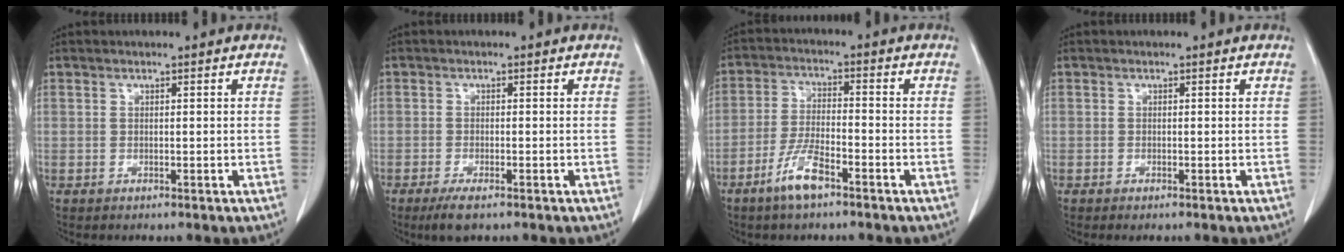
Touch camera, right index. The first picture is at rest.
{"total": 3.4, "force": [-2.3, 0.7, 2.4], "torque": [-0.048, -0.007, -0.039]}
{"total": 6.5, "force": [-4.2, 1.3, 4.8], "torque": [-0.101, -0.005, -0.081]}
{"total": 0.7, "force": [-0.5, 0.0, 0.5], "torque": [-0.011, -0.003, -0.008]}